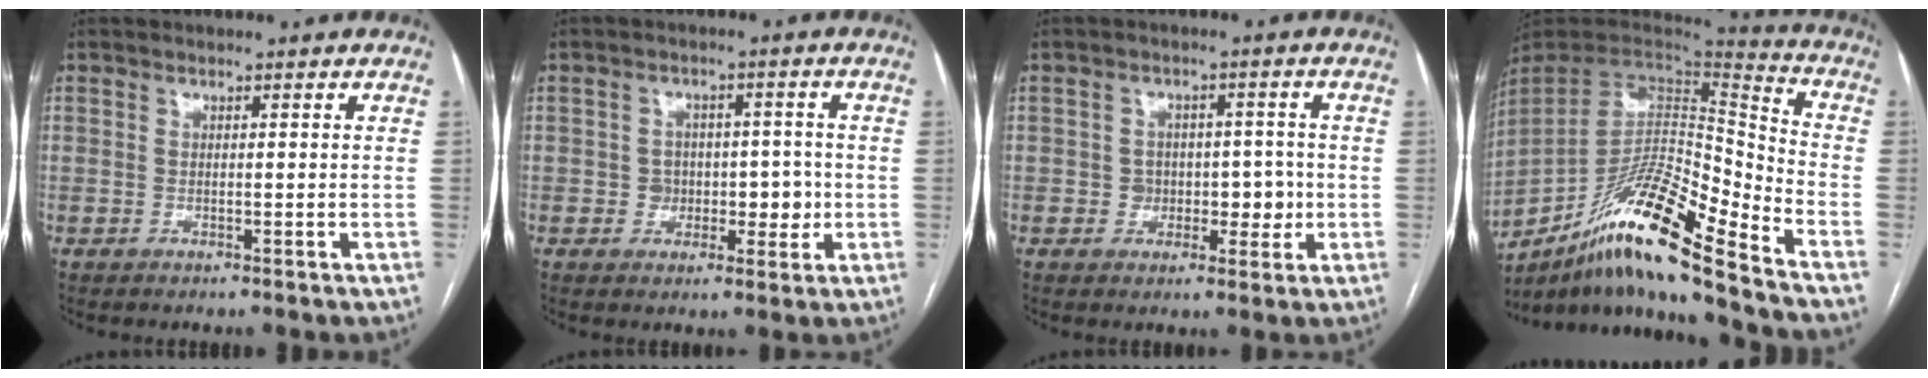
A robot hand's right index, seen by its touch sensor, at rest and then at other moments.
{"total": 5.2, "force": [-0.8, 4.0, 3.2], "torque": [-0.025, 0.017, -0.006]}
{"total": 4.9, "force": [-0.7, 3.8, 3.0], "torque": [-0.023, 0.016, -0.006]}
{"total": 19.5, "force": [-13.6, 0.7, 13.9], "torque": [-0.279, -0.010, -0.250]}